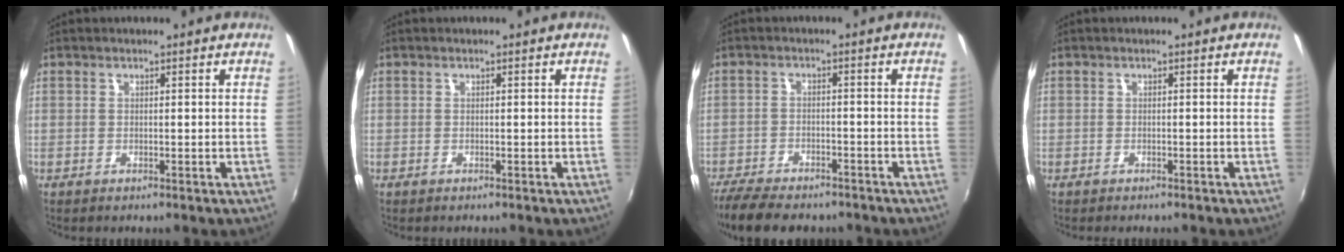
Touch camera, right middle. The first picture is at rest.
{"total": 0.0}
{"total": 12.7, "force": [-10.5, 4.2, 5.8], "torque": [-0.137, -0.032, -0.171]}
{"total": 1.0, "force": [-0.9, 0.4, 0.2], "torque": [-0.009, -0.001, -0.014]}